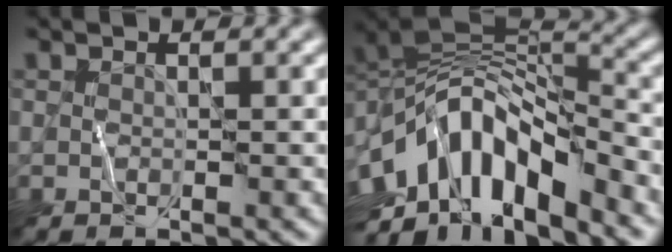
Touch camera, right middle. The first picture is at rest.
{"total": 11.7, "force": [-4.0, 5.6, 9.4], "torque": [-0.161, 0.013, -0.082]}